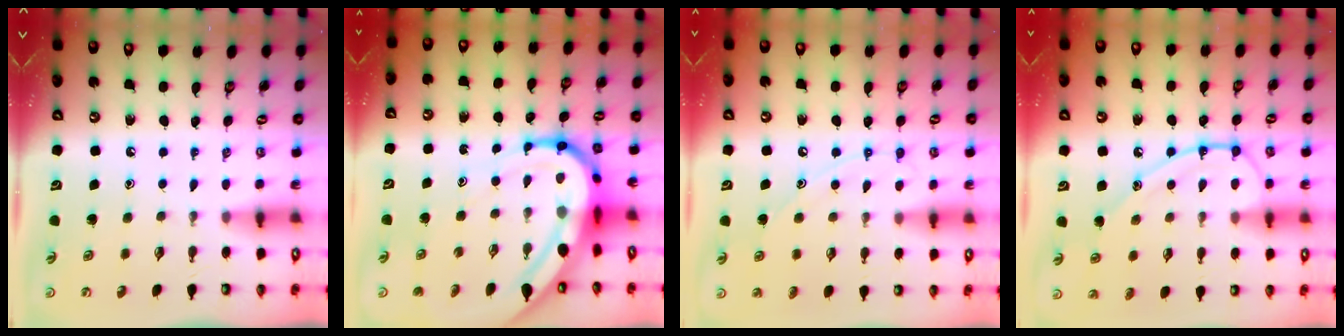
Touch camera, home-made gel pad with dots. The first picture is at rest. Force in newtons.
{"total": 13.9, "press": 13.8, "slide": 1.3}
{"total": 9.0, "press": 9.0, "slide": 0.8}
{"total": 10.8, "press": 10.8, "slide": 0.4}